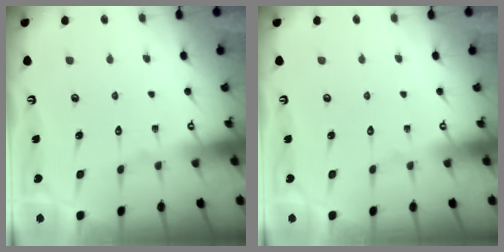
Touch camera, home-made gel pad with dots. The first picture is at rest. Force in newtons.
{"total": 0.0}